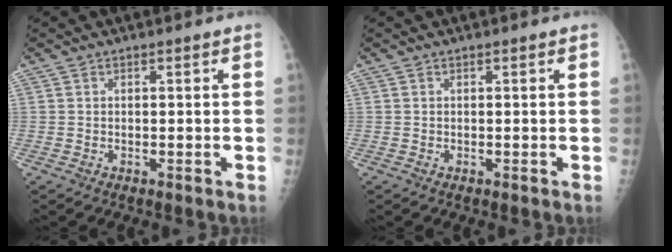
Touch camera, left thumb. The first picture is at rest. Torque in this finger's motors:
{"motor_torque": [0.00, 0.00, -0.01, -0.01, 0.00]}